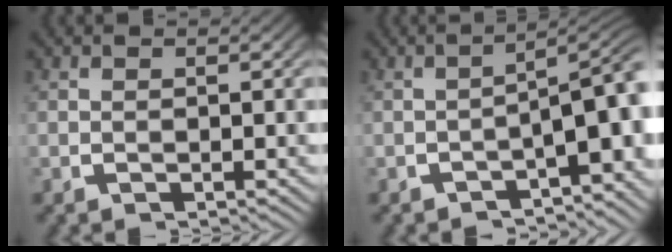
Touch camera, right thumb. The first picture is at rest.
{"total": 6.6, "force": [-2.3, 2.6, 5.7], "torque": [-0.083, -0.016, -0.025]}